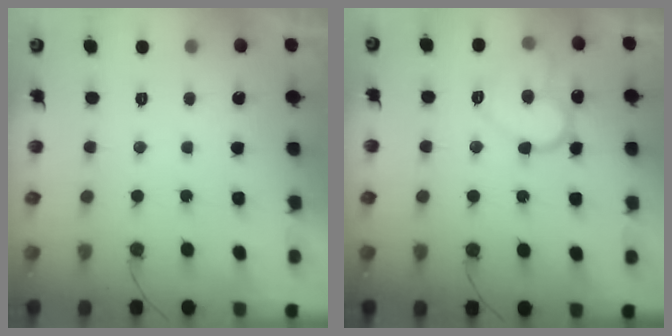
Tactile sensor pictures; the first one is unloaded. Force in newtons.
{"total": 14.2, "press": 14.2, "slide": 1.3}